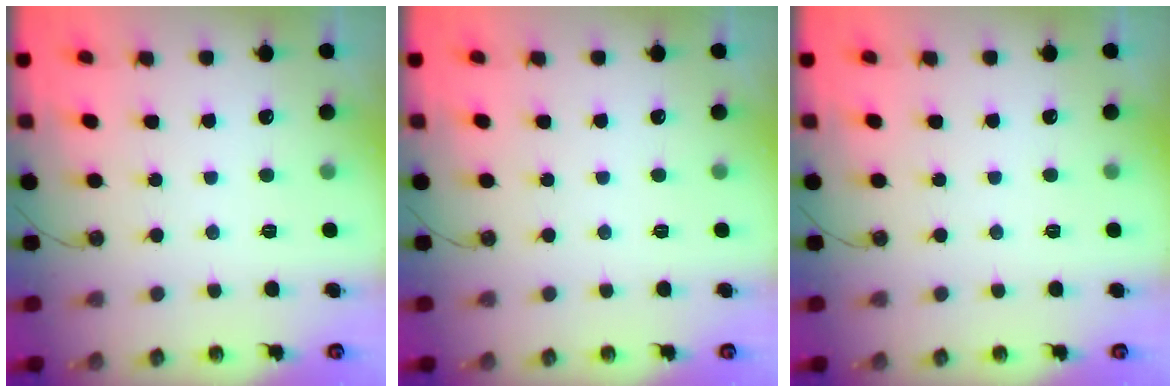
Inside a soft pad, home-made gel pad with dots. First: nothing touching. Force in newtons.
{"total": 0.0}
{"total": 0.0}